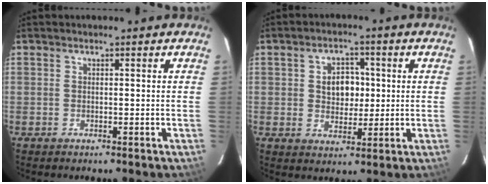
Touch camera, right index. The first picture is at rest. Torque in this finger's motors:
{"motor_torque": [0.48, 0.38, 0.22, 0.05]}